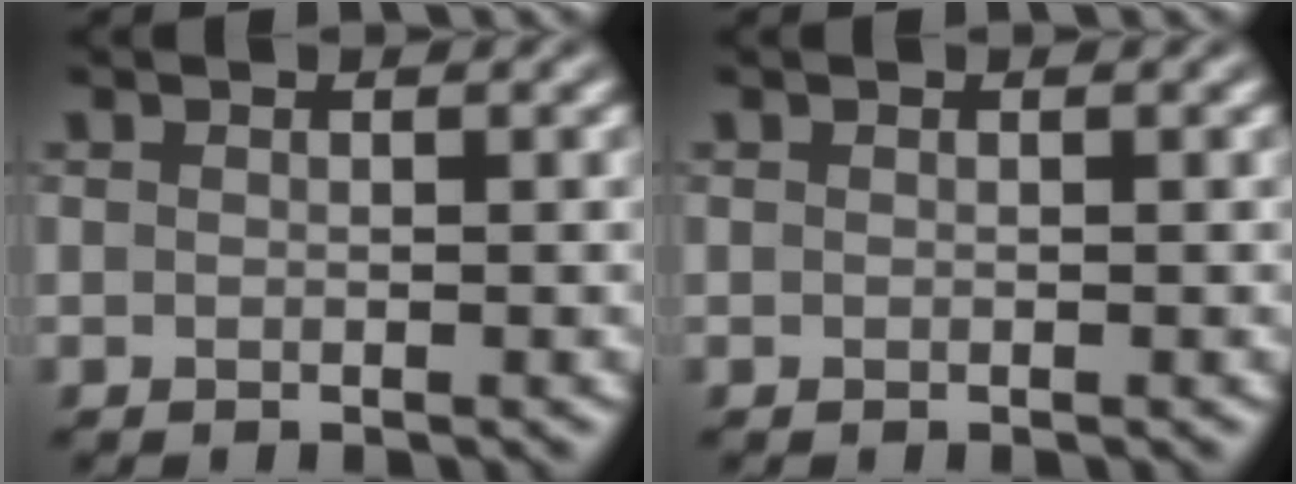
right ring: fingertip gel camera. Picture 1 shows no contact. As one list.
[{"total": 0.0}]